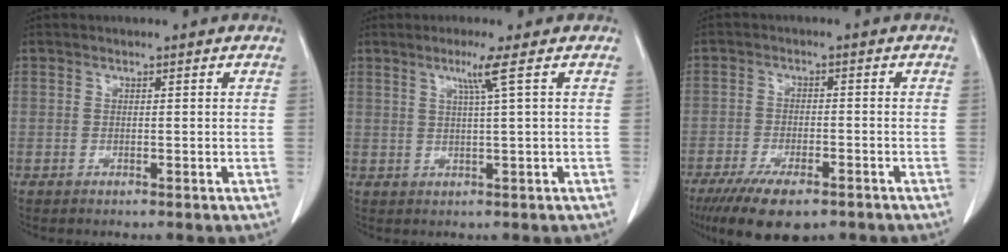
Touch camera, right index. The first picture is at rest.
{"total": 3.3, "force": [1.4, -1.2, 2.7], "torque": [-0.056, -0.005, 0.031]}
{"total": 10.2, "force": [-7.2, 3.5, 6.4], "torque": [-0.102, -0.013, -0.112]}